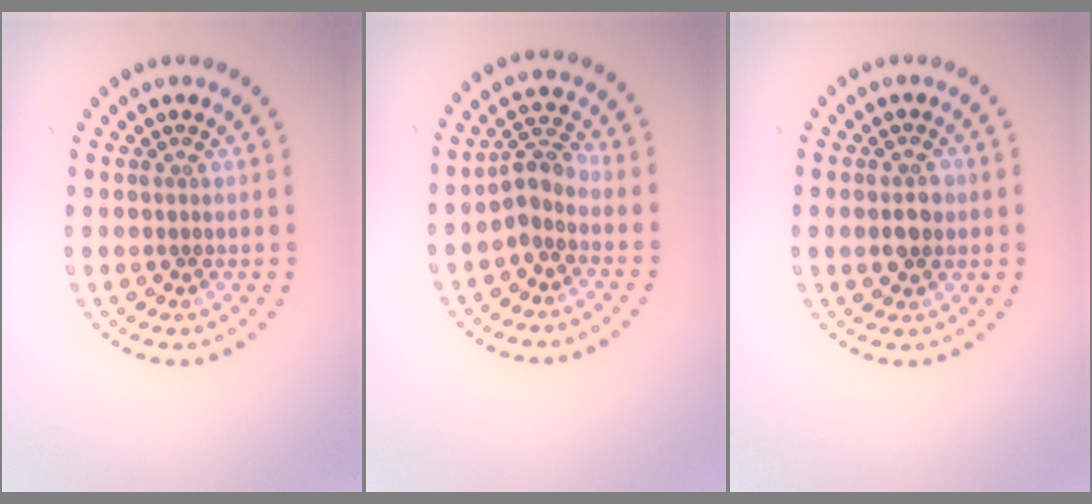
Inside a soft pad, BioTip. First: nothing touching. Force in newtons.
{"total": 2.6, "press": 2.0, "slide": 1.5}
{"total": 2.5, "press": 2.5, "slide": 0.2}